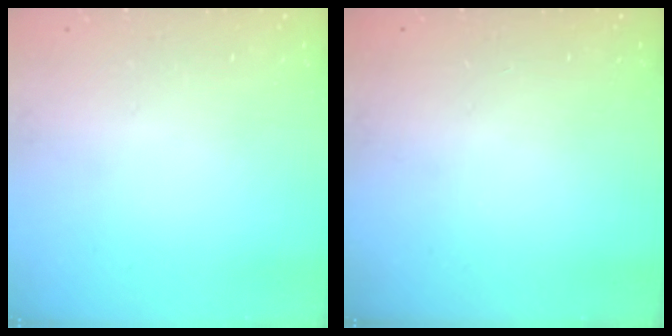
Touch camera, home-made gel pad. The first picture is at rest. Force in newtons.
{"total": 0.0}